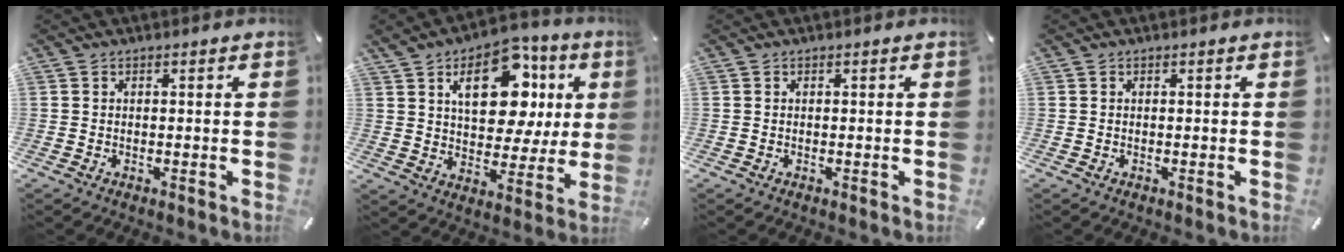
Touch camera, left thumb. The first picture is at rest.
{"total": 18.1, "force": [7.2, 11.0, 12.5], "torque": [-0.184, -0.020, 0.124]}
{"total": 0.0}
{"total": 0.0}